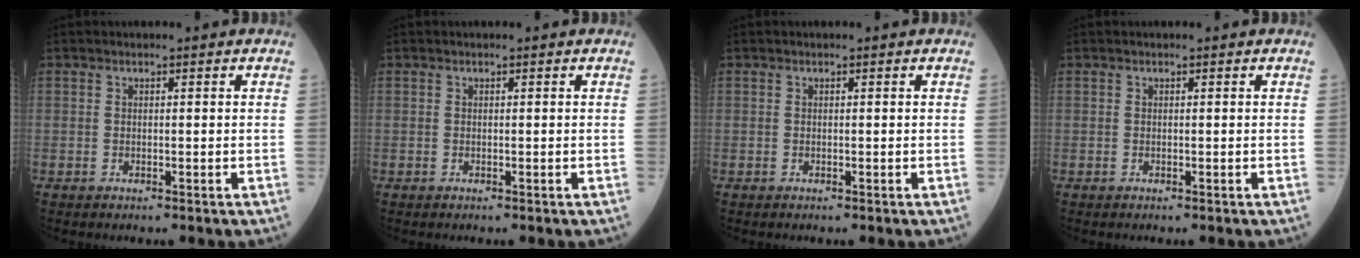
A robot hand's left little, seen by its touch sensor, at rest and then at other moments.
{"total": 0.0}
{"total": 0.0}
{"total": 0.0}